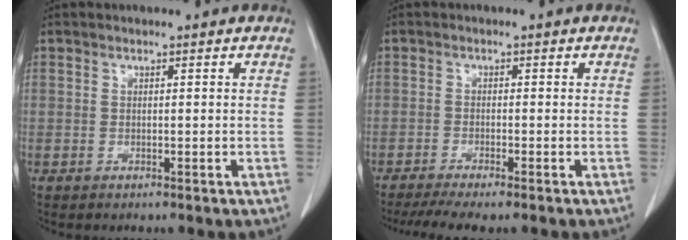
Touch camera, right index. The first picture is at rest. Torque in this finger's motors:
{"motor_torque": [0.64, -0.68, 0.32, 0.08]}